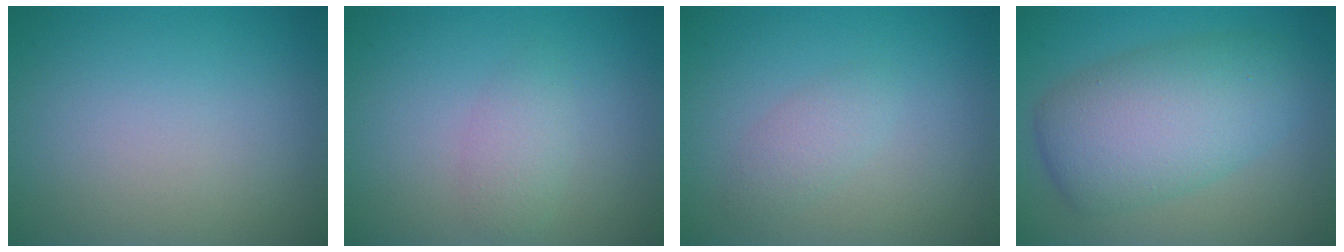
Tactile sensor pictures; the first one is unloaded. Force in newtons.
{"total": 1.8, "press": 1.8, "slide": 0.0}
{"total": 1.5, "press": 1.5, "slide": 0.0}
{"total": 7.4, "press": 7.4, "slide": 0.3}